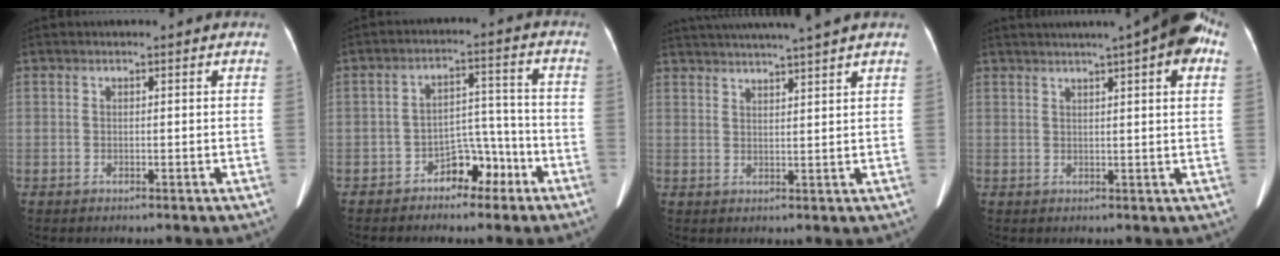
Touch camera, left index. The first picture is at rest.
{"total": 6.0, "force": [-4.0, 3.2, 3.0], "torque": [-0.042, 0.031, -0.065]}
{"total": 11.2, "force": [10.0, -1.2, 4.8], "torque": [-0.081, 0.013, 0.139]}
{"total": 11.1, "force": [6.7, 1.0, 8.8], "torque": [-0.121, 0.031, 0.073]}